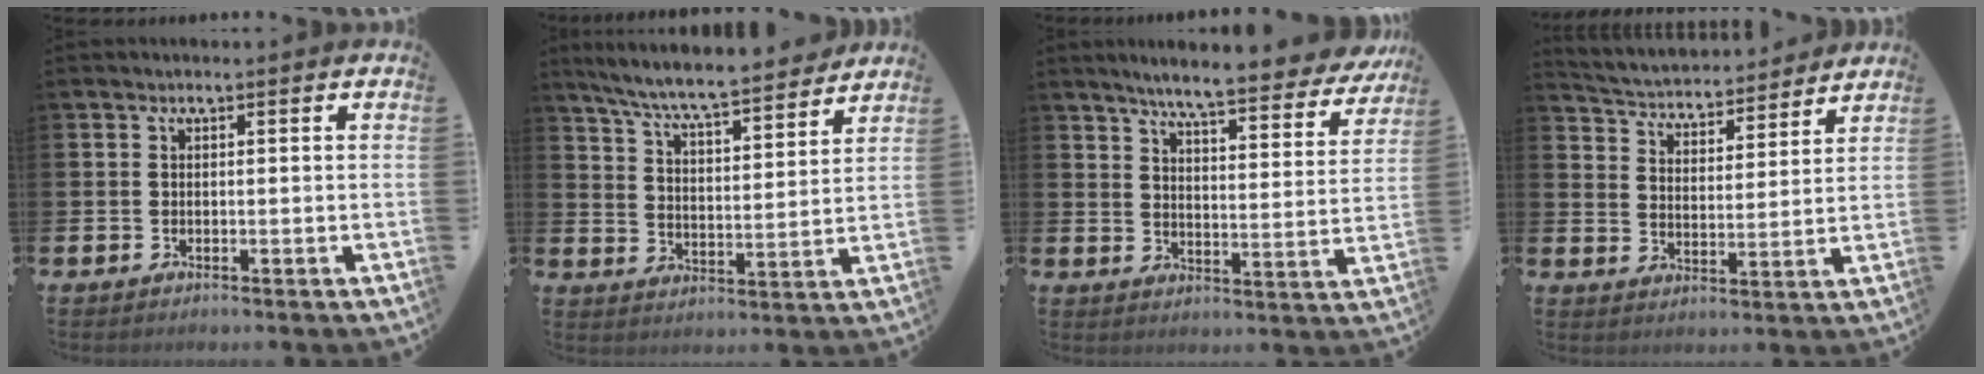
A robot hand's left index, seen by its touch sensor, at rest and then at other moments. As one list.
[{"total": 7.7, "force": [7.3, 0.4, 2.5], "torque": [-0.079, -0.053, 0.127]}, {"total": 7.1, "force": [6.5, 0.3, 2.8], "torque": [-0.064, -0.045, 0.107]}, {"total": 4.2, "force": [4.1, 0.9, 0.2], "torque": [-0.032, -0.041, 0.064]}]